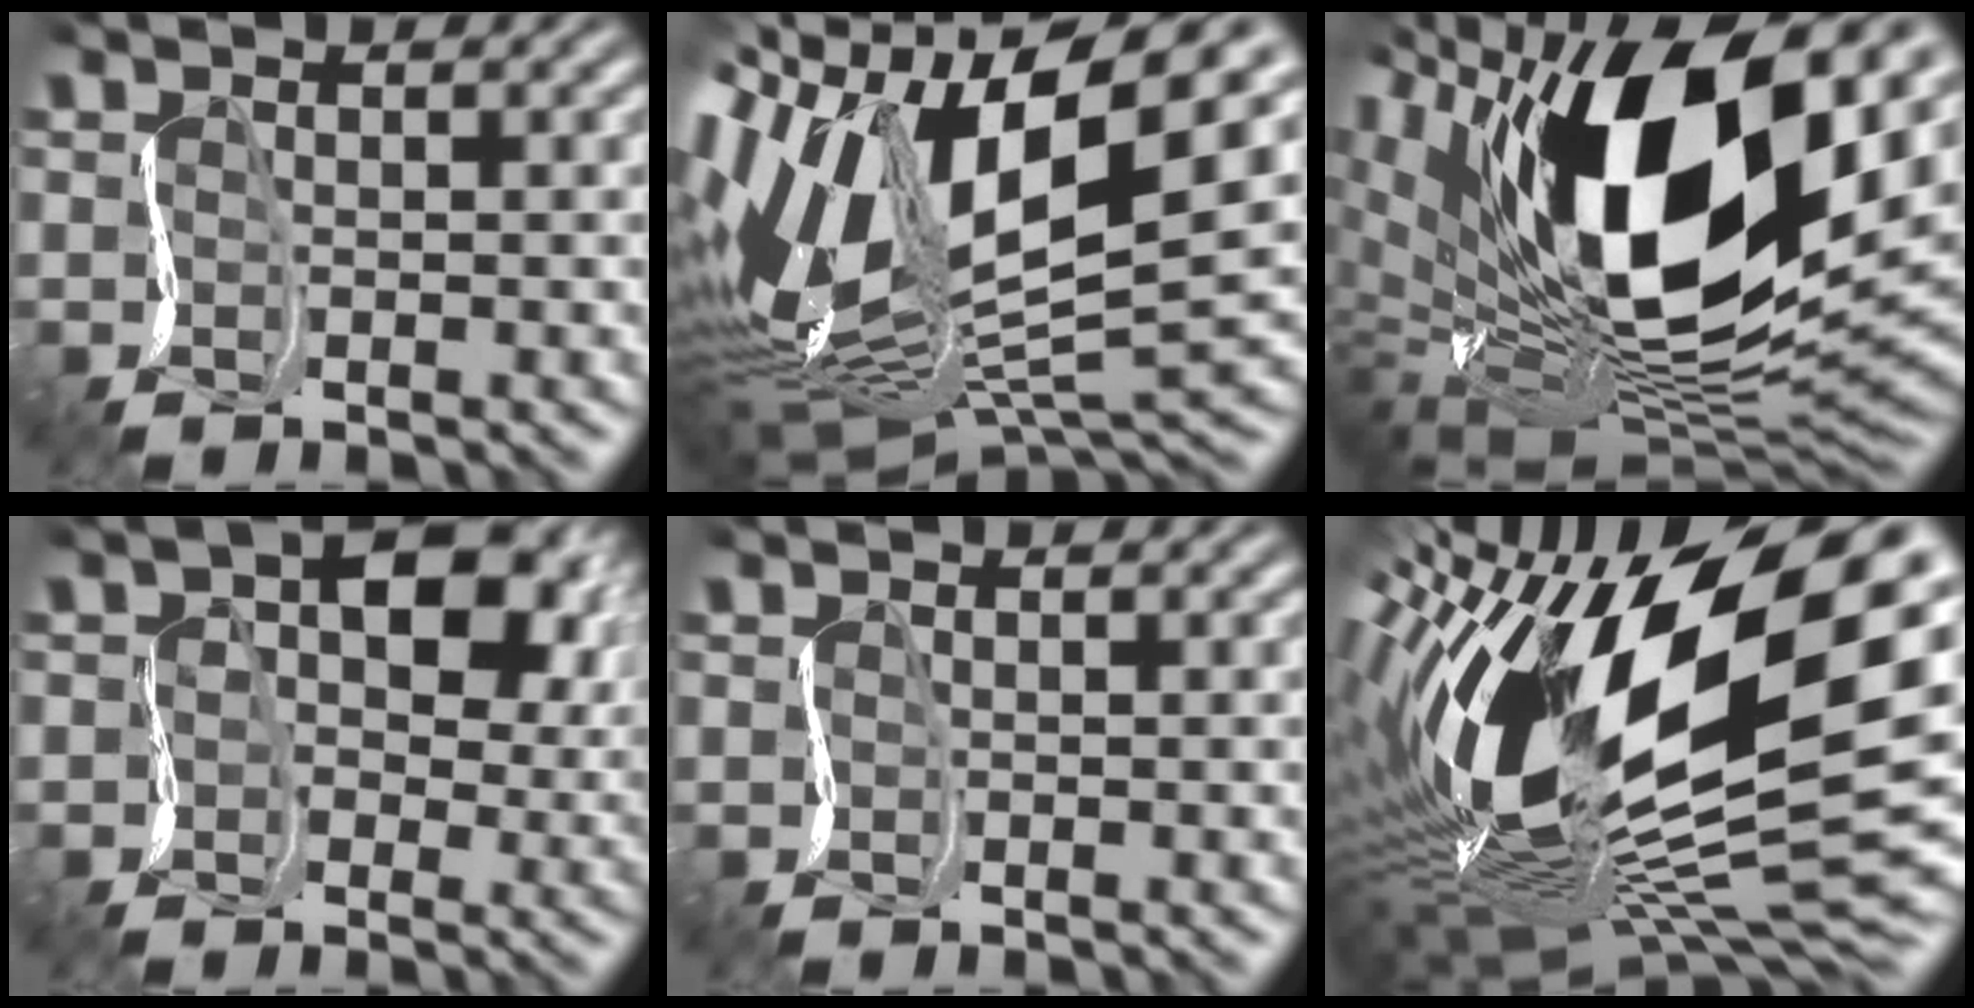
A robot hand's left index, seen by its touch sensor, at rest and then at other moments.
{"total": 13.6, "force": [2.4, 6.1, 11.9], "torque": [-0.263, 0.014, 0.053]}
{"total": 16.7, "force": [6.7, 8.4, 12.8], "torque": [-0.247, 0.006, 0.129]}
{"total": 7.3, "force": [1.8, 4.3, 5.7], "torque": [-0.082, 0.021, 0.025]}
{"total": 0.0}
{"total": 18.0, "force": [1.4, 7.9, 16.1], "torque": [-0.336, -0.029, 0.039]}